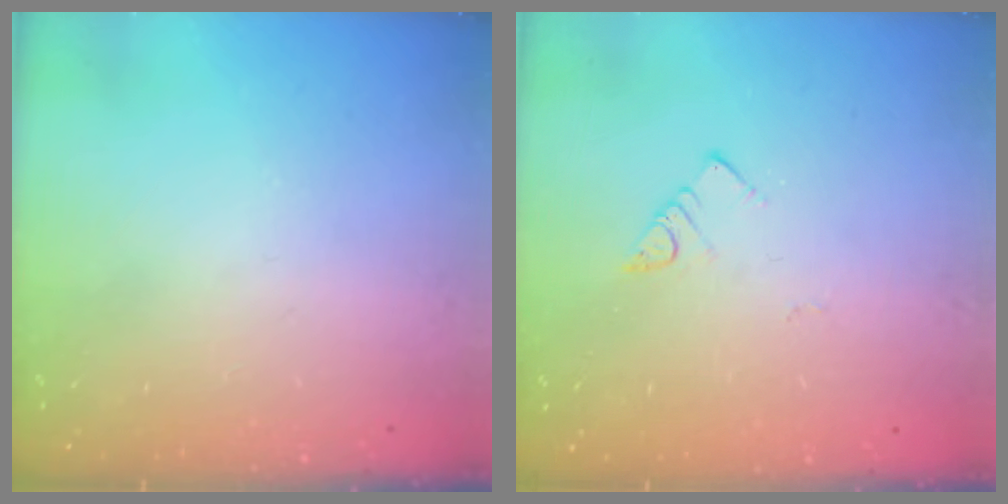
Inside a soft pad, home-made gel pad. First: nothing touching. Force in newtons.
{"total": 3.0, "press": 3.0, "slide": 0.2}